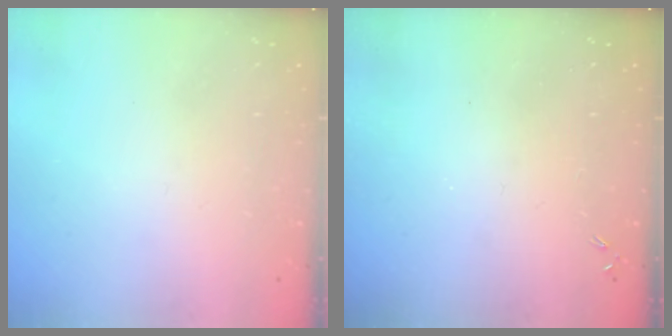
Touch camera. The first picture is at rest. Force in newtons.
{"total": 0.0}